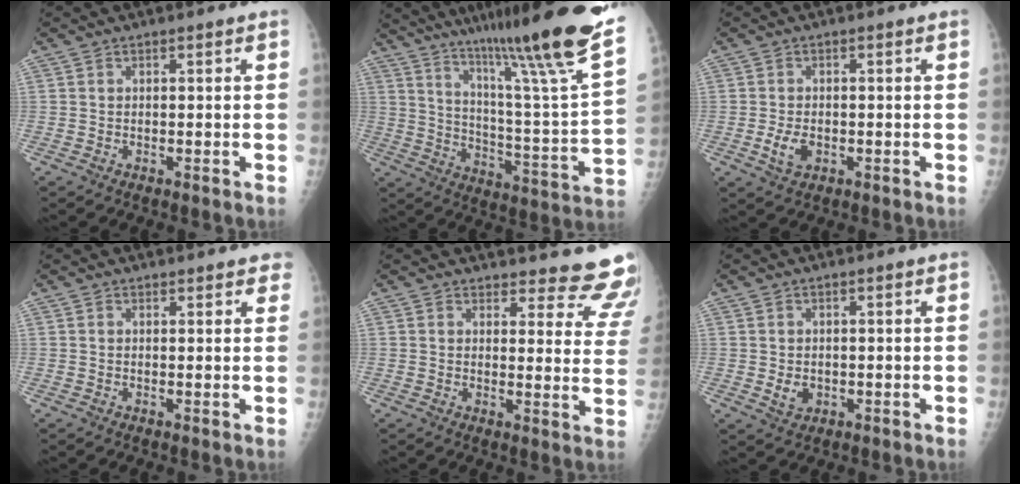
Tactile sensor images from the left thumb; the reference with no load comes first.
{"total": 30.3, "force": [20.7, 2.2, 22.1], "torque": [-0.318, -0.091, 0.310]}
{"total": 3.6, "force": [-0.8, 2.3, 2.6], "torque": [-0.048, -0.003, -0.010]}
{"total": 3.0, "force": [2.6, 1.3, 1.0], "torque": [0.019, -0.004, 0.022]}
{"total": 15.3, "force": [14.7, 3.8, 1.8], "torque": [0.038, -0.134, 0.137]}
{"total": 2.7, "force": [0.0, 2.2, 1.6], "torque": [-0.018, -0.003, 0.008]}